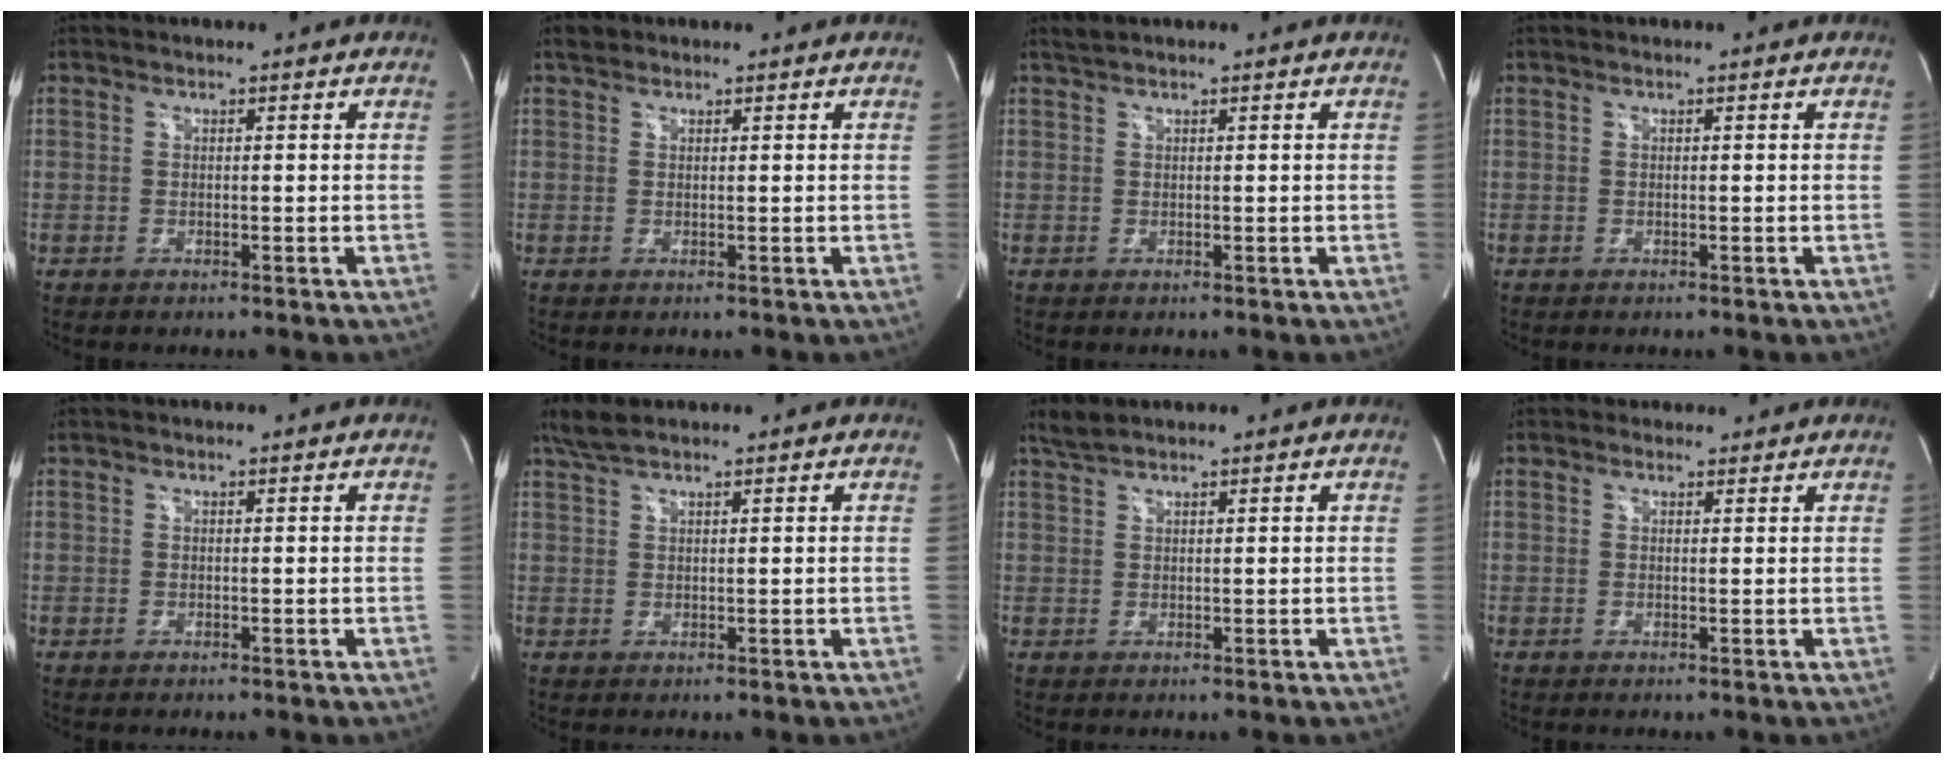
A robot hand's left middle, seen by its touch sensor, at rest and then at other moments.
{"total": 1.1, "force": [0.9, 0.6, 0.1], "torque": [-0.006, 0.009, 0.015]}
{"total": 0.8, "force": [0.8, -0.2, 0.2], "torque": [-0.013, 0.009, 0.022]}
{"total": 0.0}
{"total": 0.0}
{"total": 3.0, "force": [2.6, 0.2, 1.6], "torque": [-0.044, 0.013, 0.056]}
{"total": 1.9, "force": [1.8, -0.1, 0.6], "torque": [-0.019, 0.011, 0.041]}
{"total": 1.7, "force": [1.5, 0.9, -0.2], "torque": [0.003, 0.011, 0.018]}